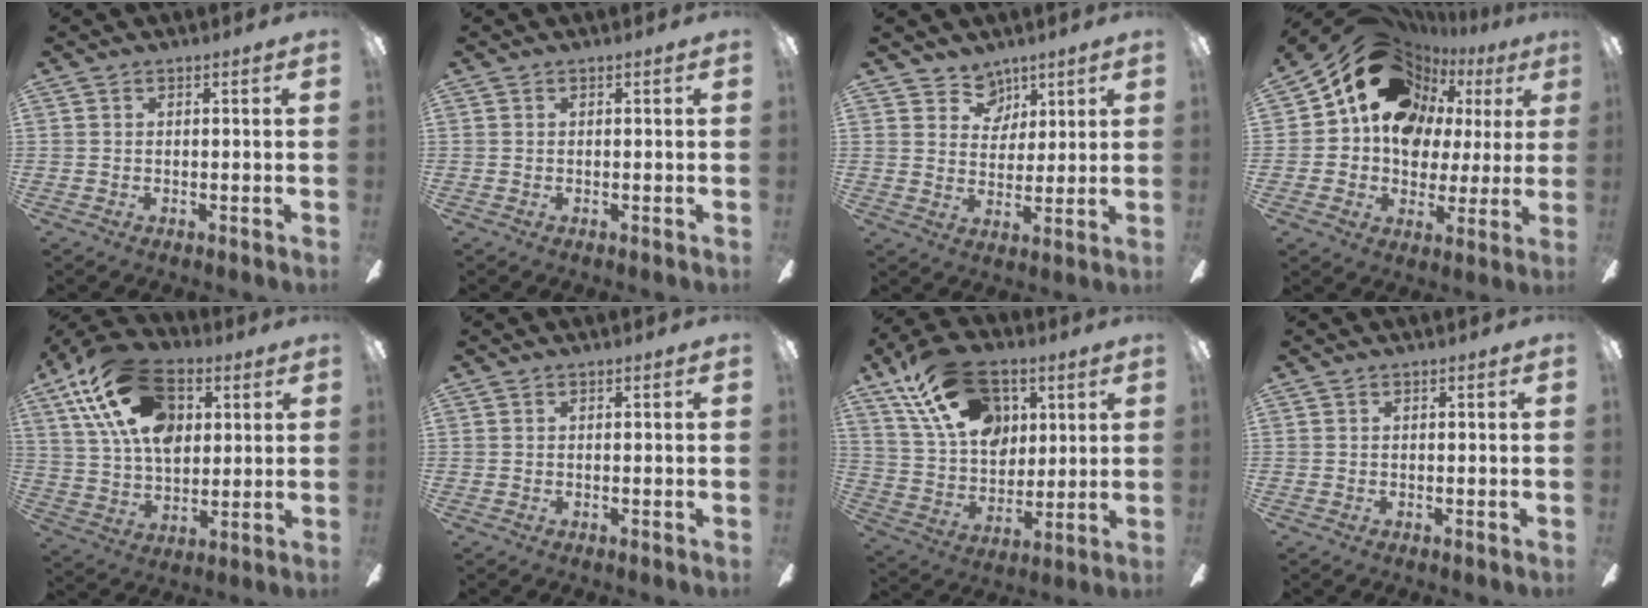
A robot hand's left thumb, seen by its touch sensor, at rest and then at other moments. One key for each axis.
{"total": 0.0}
{"total": 6.7, "fx": 4.8, "fy": 4.7, "fz": 0.7, "tx": -0.008, "ty": -0.028, "tz": 0.088}
{"total": 19.5, "fx": 7.5, "fy": 14.9, "fz": 10.1, "tx": -0.171, "ty": -0.035, "tz": 0.141}
{"total": 21.2, "fx": 8.7, "fy": 13.3, "fz": 14.1, "tx": -0.250, "ty": -0.009, "tz": 0.158}
{"total": 0.0}
{"total": 21.5, "fx": 11.1, "fy": 13.6, "fz": 12.3, "tx": -0.220, "ty": -0.032, "tz": 0.207}
{"total": 0.0}